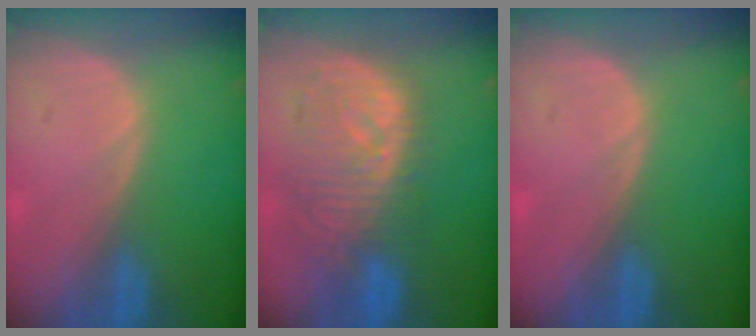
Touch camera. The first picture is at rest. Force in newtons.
{"total": 10.3, "press": 9.3, "slide": 4.4}
{"total": 0.0}